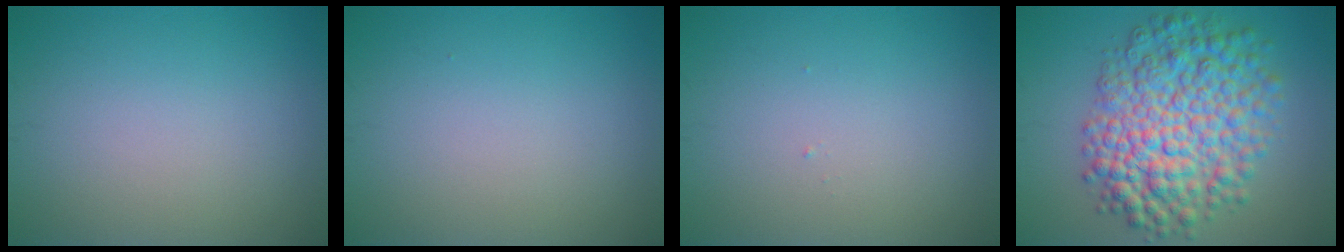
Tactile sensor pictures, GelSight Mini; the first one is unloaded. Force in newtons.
{"total": 0.0}
{"total": 0.0}
{"total": 9.4, "press": 9.4, "slide": 0.2}